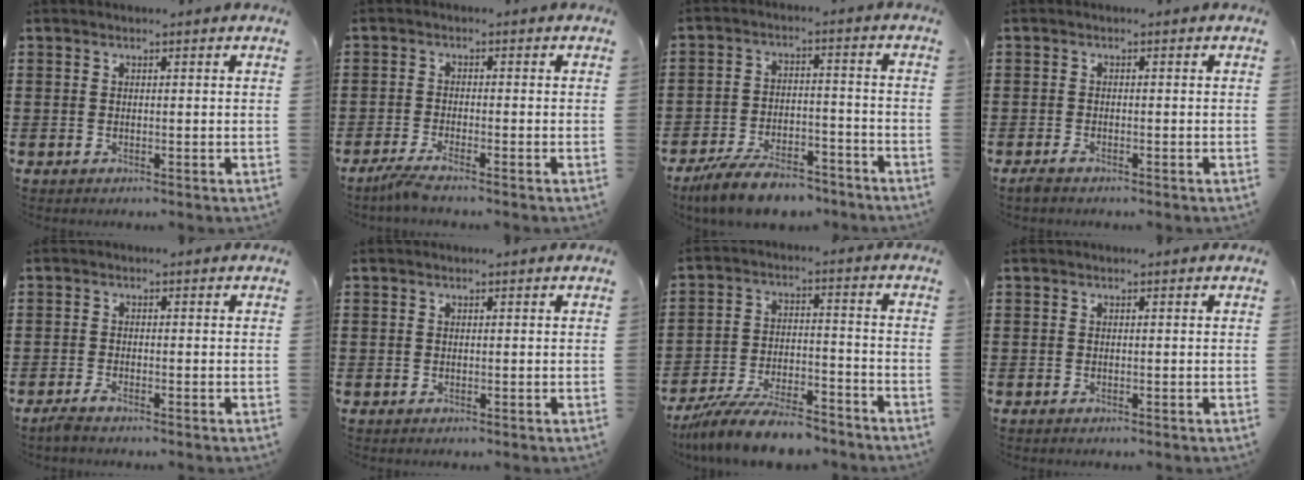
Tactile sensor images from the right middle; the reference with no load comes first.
{"total": 2.4, "force": [-1.9, -0.3, 1.3], "torque": [-0.037, -0.009, -0.041]}
{"total": 8.2, "force": [-7.3, 2.1, 3.1], "torque": [-0.057, 0.019, -0.139]}
{"total": 1.0, "force": [-0.9, 0.2, 0.5], "torque": [-0.021, -0.007, -0.018]}
{"total": 1.5, "force": [-1.2, 0.1, 0.8], "torque": [-0.024, -0.006, -0.024]}
{"total": 0.0}
{"total": 9.6, "force": [-8.7, 1.5, 3.7], "torque": [-0.068, 0.020, -0.167]}
{"total": 0.0}